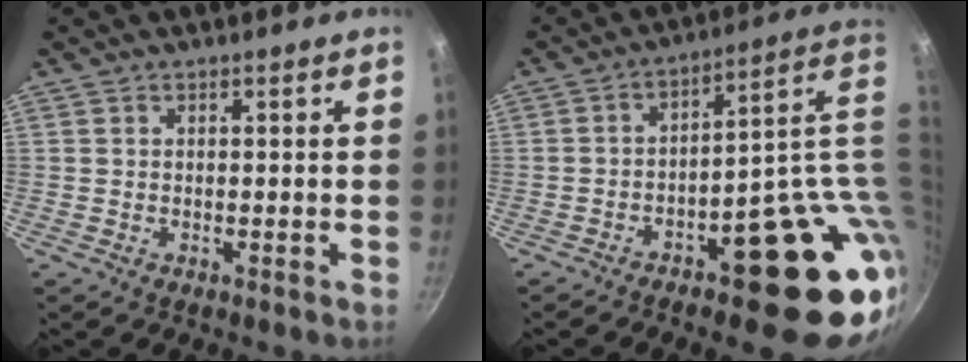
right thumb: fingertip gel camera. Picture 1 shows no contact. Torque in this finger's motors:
{"motor_torque": [3.54, 1.47, 2.00, -0.77, 0.33]}